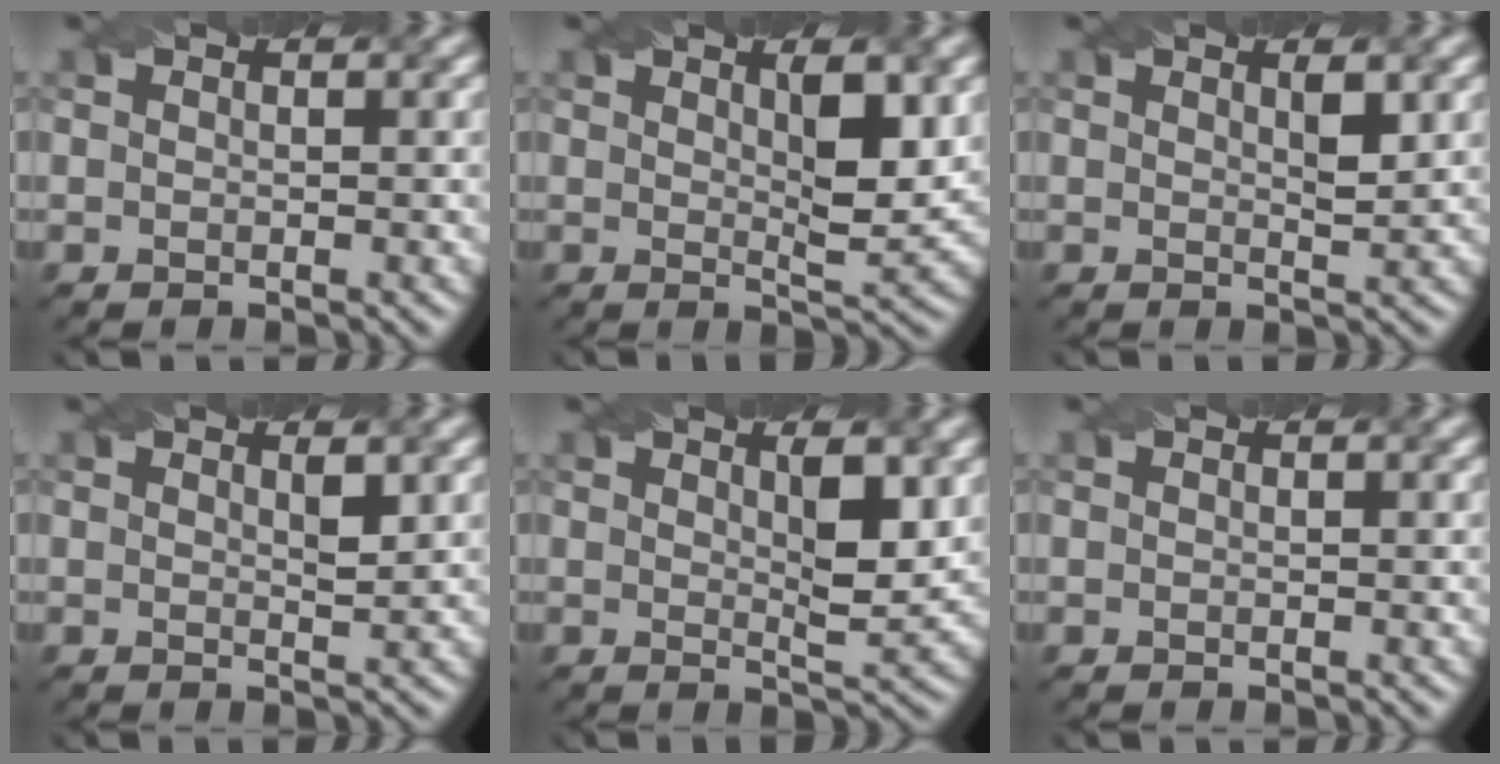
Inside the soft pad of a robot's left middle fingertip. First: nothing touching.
{"total": 4.3, "force": [1.4, 0.9, 3.9], "torque": [-0.060, -0.010, 0.026]}
{"total": 1.6, "force": [0.7, 0.3, 1.4], "torque": [-0.021, -0.003, 0.012]}
{"total": 1.2, "force": [0.7, 0.2, 1.0], "torque": [-0.015, -0.003, 0.011]}
{"total": 3.6, "force": [1.3, 0.7, 3.3], "torque": [-0.051, -0.010, 0.023]}
{"total": 0.0}